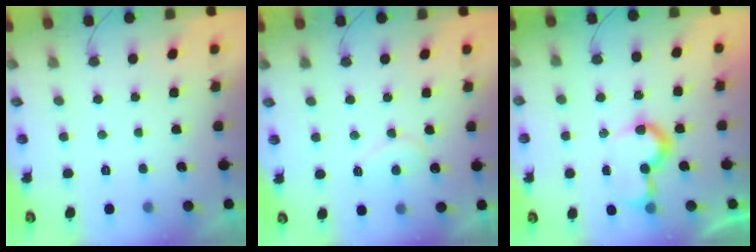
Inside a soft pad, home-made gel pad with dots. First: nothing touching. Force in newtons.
{"total": 7.5, "press": 7.4, "slide": 0.5}
{"total": 8.2, "press": 8.2, "slide": 0.4}